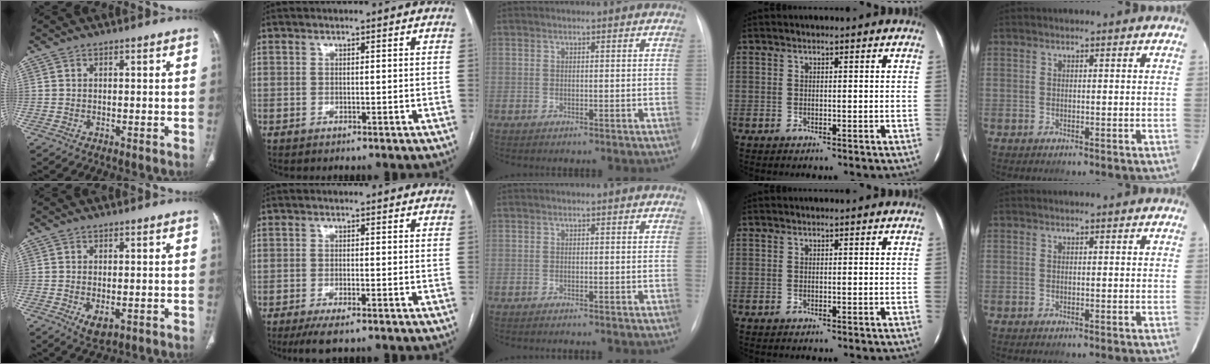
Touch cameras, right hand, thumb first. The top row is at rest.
{"thumb": {"total": 3.4, "force": [-1.0, 1.7, 2.7], "torque": [-0.047, -0.008, -0.007]}, "index": {"total": 4.1, "force": [-2.7, 0.6, 3.0], "torque": [-0.055, -0.010, -0.047]}, "middle": {"total": 0.7, "force": [-0.7, 0.0, 0.2], "torque": [-0.007, -0.003, -0.011]}}